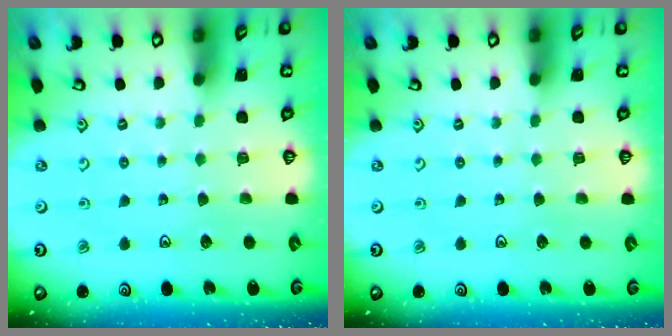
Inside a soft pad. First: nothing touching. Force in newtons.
{"total": 0.0}